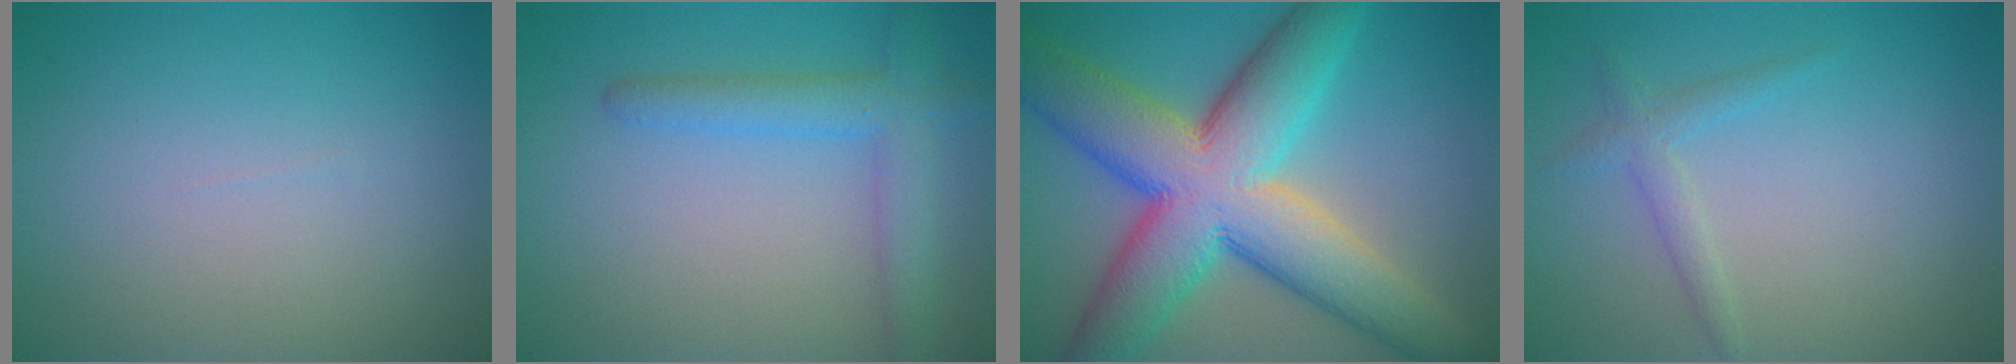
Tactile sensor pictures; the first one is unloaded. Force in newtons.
{"total": 3.6, "press": 3.6, "slide": 0.1}
{"total": 13.6, "press": 13.6, "slide": 0.6}
{"total": 1.6, "press": 1.6, "slide": 0.1}